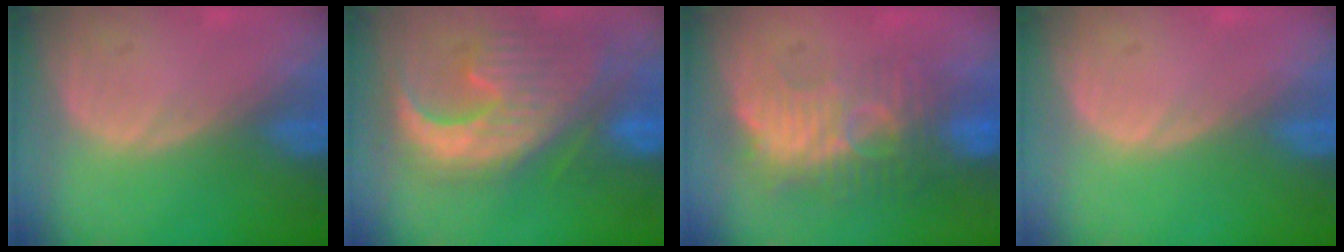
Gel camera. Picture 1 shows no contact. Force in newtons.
{"total": 13.5, "press": 11.4, "slide": 7.2}
{"total": 9.3, "press": 8.9, "slide": 2.6}
{"total": 0.0}